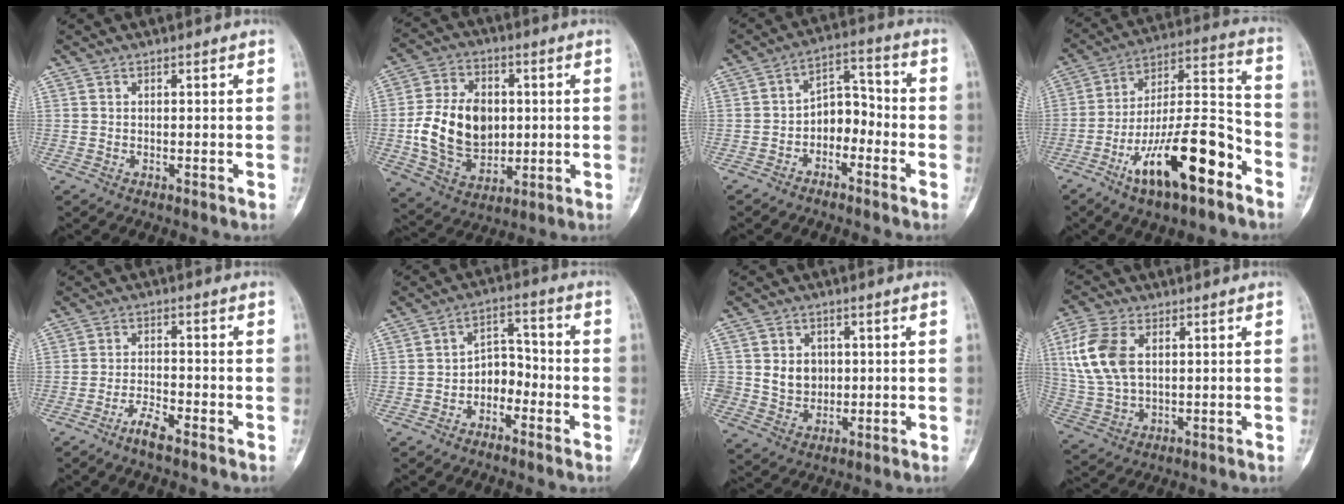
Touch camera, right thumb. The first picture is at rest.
{"total": 16.1, "force": [0.1, 11.6, 11.2], "torque": [-0.173, 0.005, 0.011]}
{"total": 7.2, "force": [-3.0, 4.9, 4.4], "torque": [-0.041, 0.048, -0.061]}
{"total": 20.1, "force": [-10.3, 6.4, 16.0], "torque": [-0.267, 0.074, -0.173]}
{"total": 3.8, "force": [-2.9, 0.7, 2.3], "torque": [-0.051, 0.018, -0.059]}
{"total": 6.1, "force": [-2.9, 4.3, 3.2], "torque": [-0.024, 0.043, -0.059]}
{"total": 6.6, "force": [0.7, 5.8, 3.1], "torque": [-0.019, -0.002, 0.020]}
{"total": 11.9, "force": [2.9, 7.1, 9.0], "torque": [-0.200, 0.001, 0.062]}